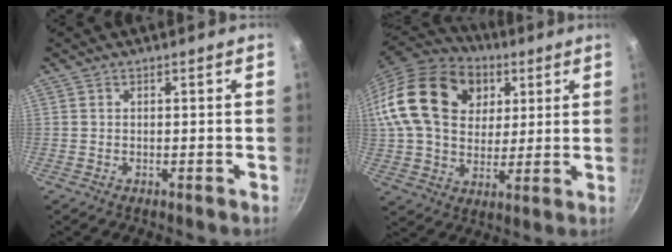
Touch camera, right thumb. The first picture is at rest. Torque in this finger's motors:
{"motor_torque": [-1.02, 2.23, 1.78, 0.06, 0.24]}